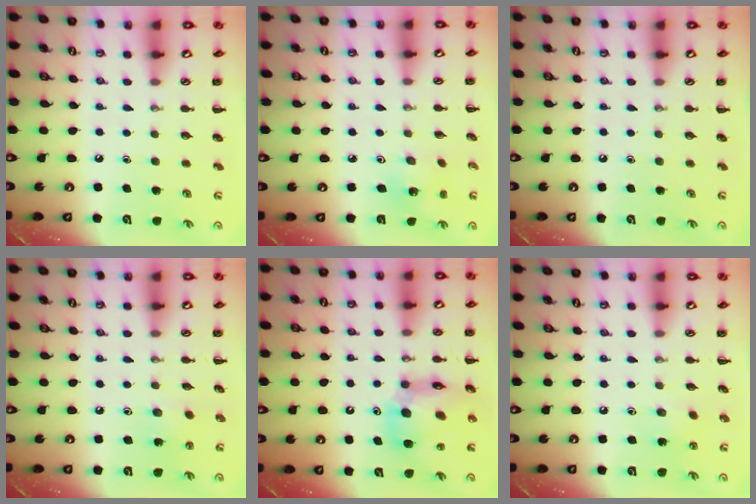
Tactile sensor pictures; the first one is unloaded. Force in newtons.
{"total": 2.6, "press": 2.4, "slide": 0.9}
{"total": 0.0}
{"total": 2.6, "press": 2.5, "slide": 0.7}
{"total": 11.4, "press": 10.9, "slide": 3.3}
{"total": 2.4, "press": 2.4, "slide": 0.4}